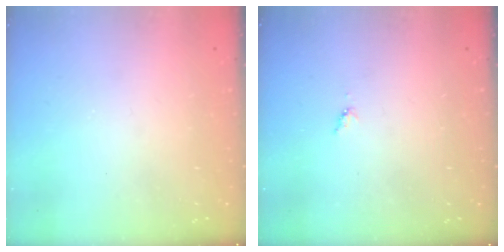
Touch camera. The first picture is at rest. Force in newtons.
{"total": 3.8, "press": 3.7, "slide": 0.5}